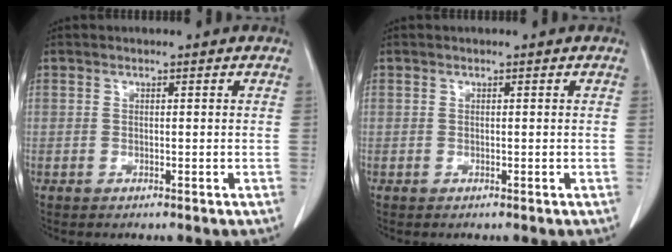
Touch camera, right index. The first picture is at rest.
{"total": 0.0}